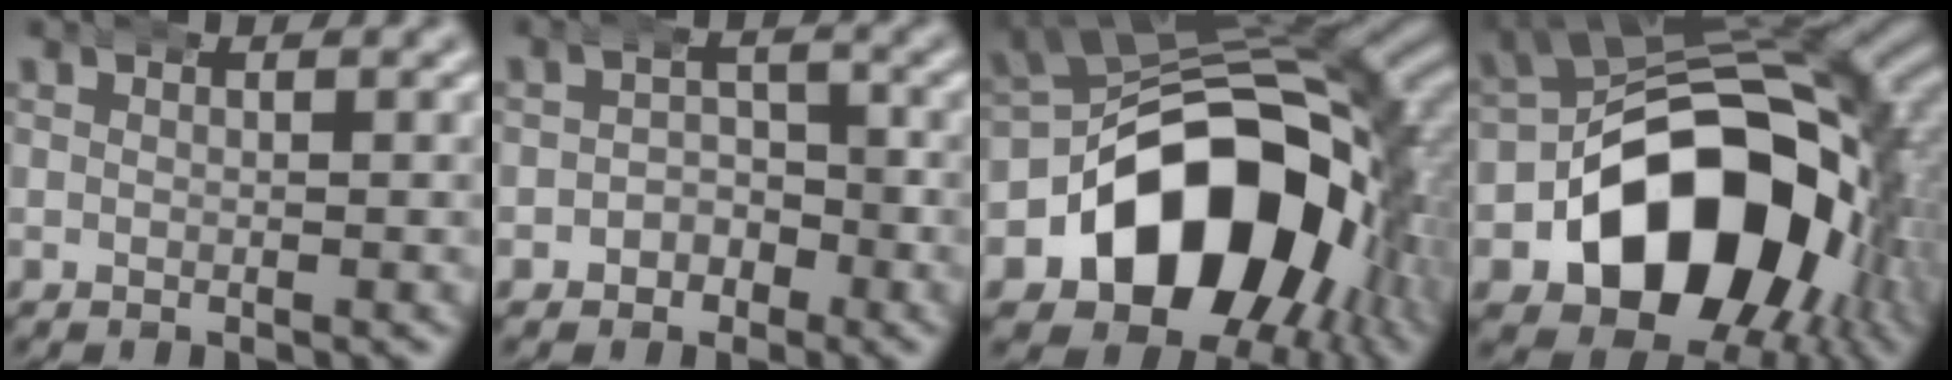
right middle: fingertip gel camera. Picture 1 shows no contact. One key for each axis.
{"total": 3.1, "fx": -1.4, "fy": 2.6, "fz": 0.9, "tx": -0.006, "ty": 0.001, "tz": -0.032}
{"total": 23.6, "fx": -4.9, "fy": 16.4, "fz": 16.2, "tx": -0.285, "ty": -0.061, "tz": -0.060}
{"total": 23.7, "fx": -4.9, "fy": 16.2, "fz": 16.7, "tx": -0.289, "ty": -0.061, "tz": -0.059}